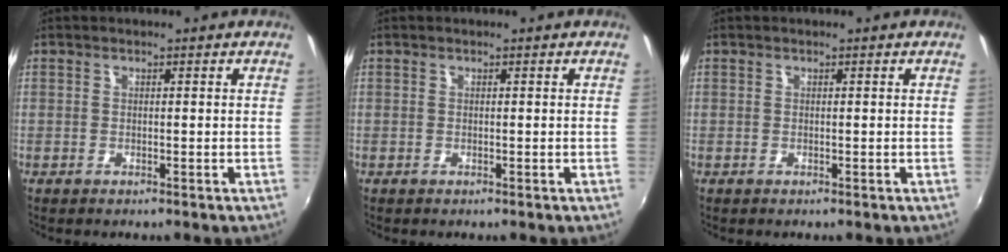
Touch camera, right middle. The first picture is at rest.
{"total": 0.0}
{"total": 0.0}